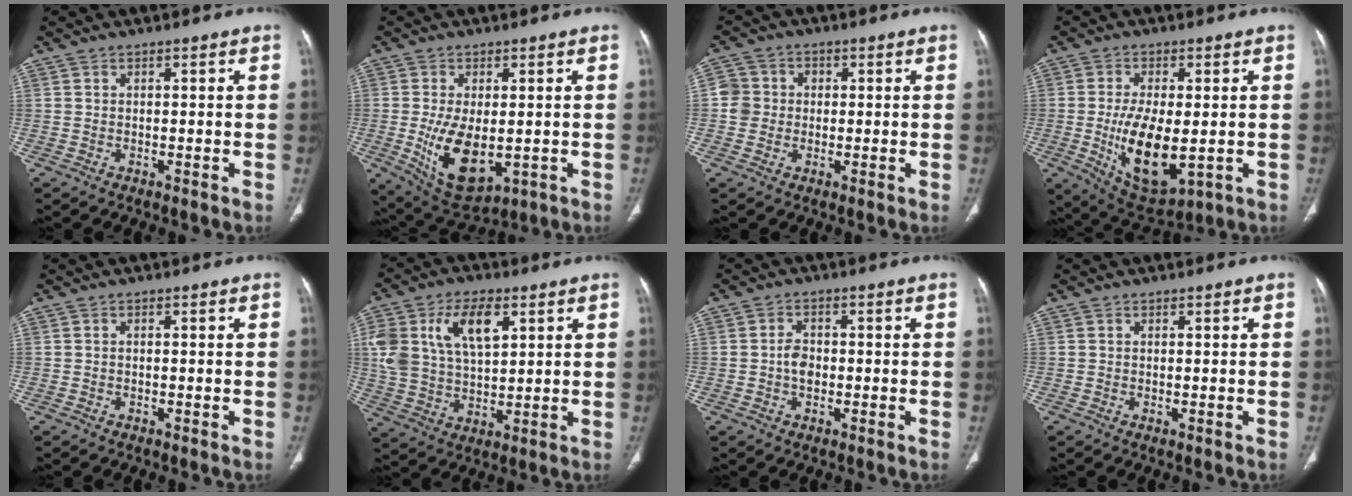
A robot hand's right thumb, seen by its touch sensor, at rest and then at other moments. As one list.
[{"total": 11.5, "force": [-1.7, 6.0, 9.7], "torque": [-0.164, -0.019, -0.008]}, {"total": 4.8, "force": [0.0, 4.7, 1.0], "torque": [0.004, 0.011, -0.006]}, {"total": 13.2, "force": [-2.0, 6.0, 11.6], "torque": [-0.200, -0.023, -0.016]}, {"total": 0.0}, {"total": 15.1, "force": [5.5, 8.4, 11.3], "torque": [-0.208, -0.004, 0.110]}, {"total": 3.3, "force": [-0.4, 2.3, 2.3], "torque": [-0.035, 0.008, -0.011]}, {"total": 0.0}]